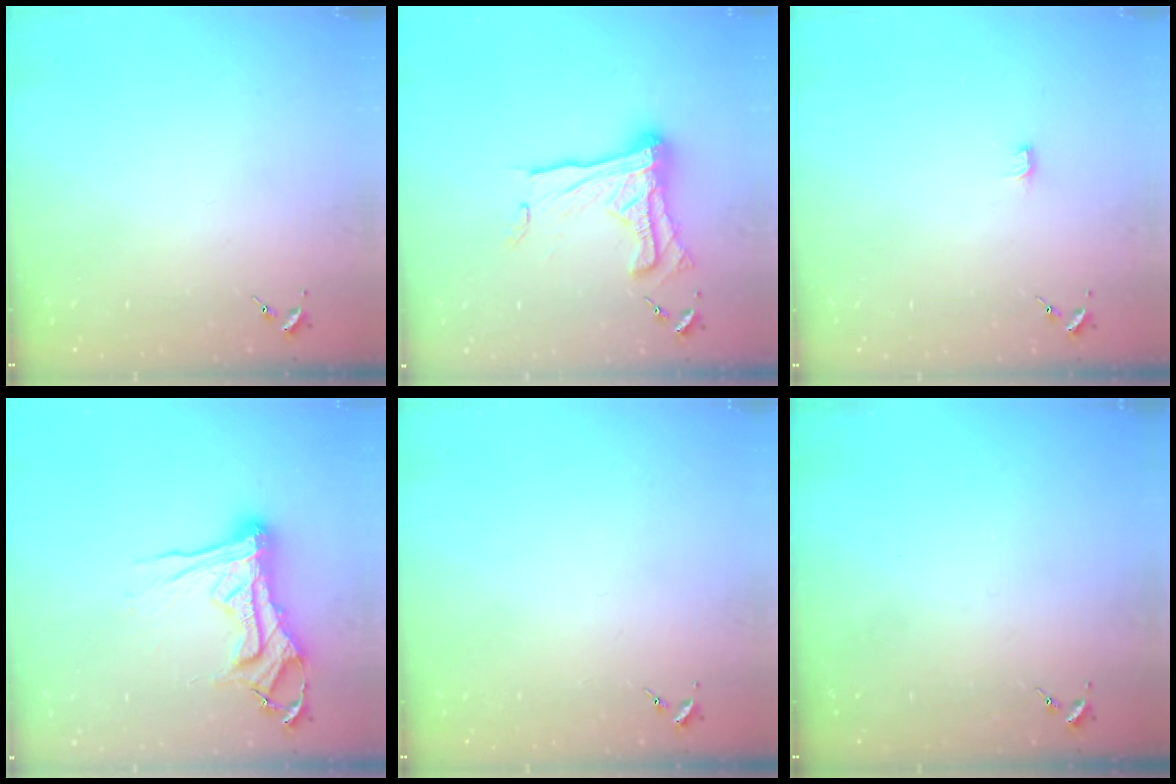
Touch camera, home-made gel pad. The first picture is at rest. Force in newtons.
{"total": 18.7, "press": 18.7, "slide": 1.5}
{"total": 2.7, "press": 2.7, "slide": 0.3}
{"total": 15.9, "press": 15.8, "slide": 1.8}
{"total": 0.0}
{"total": 0.0}